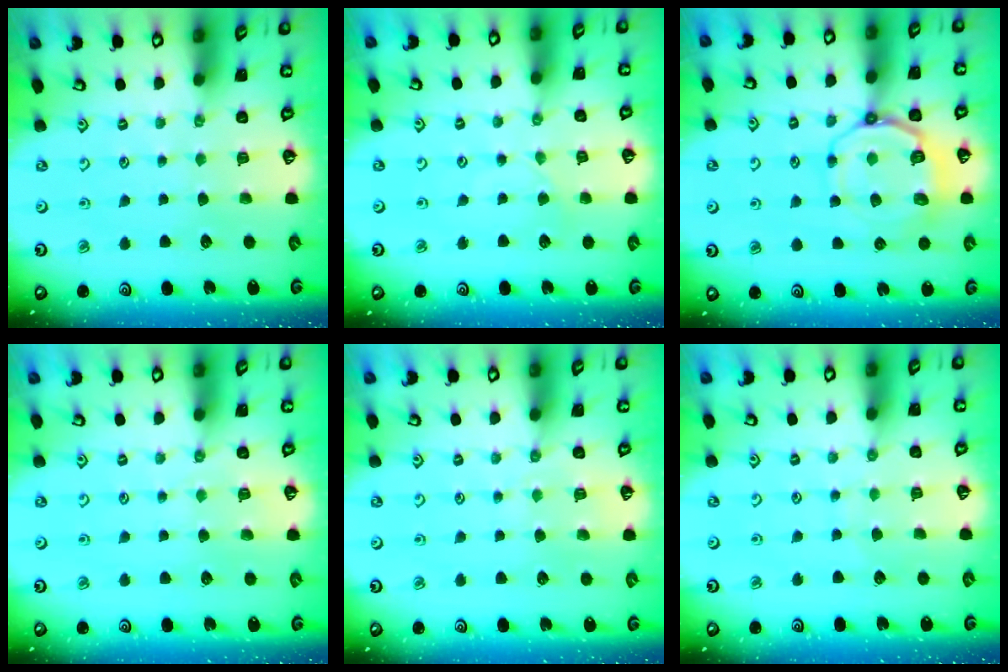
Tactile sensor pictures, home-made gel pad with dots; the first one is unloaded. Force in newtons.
{"total": 2.3, "press": 2.3, "slide": 0.4}
{"total": 10.6, "press": 10.4, "slide": 1.9}
{"total": 3.0, "press": 3.0, "slide": 0.5}
{"total": 4.7, "press": 4.7, "slide": 0.5}
{"total": 5.1, "press": 5.1, "slide": 0.6}